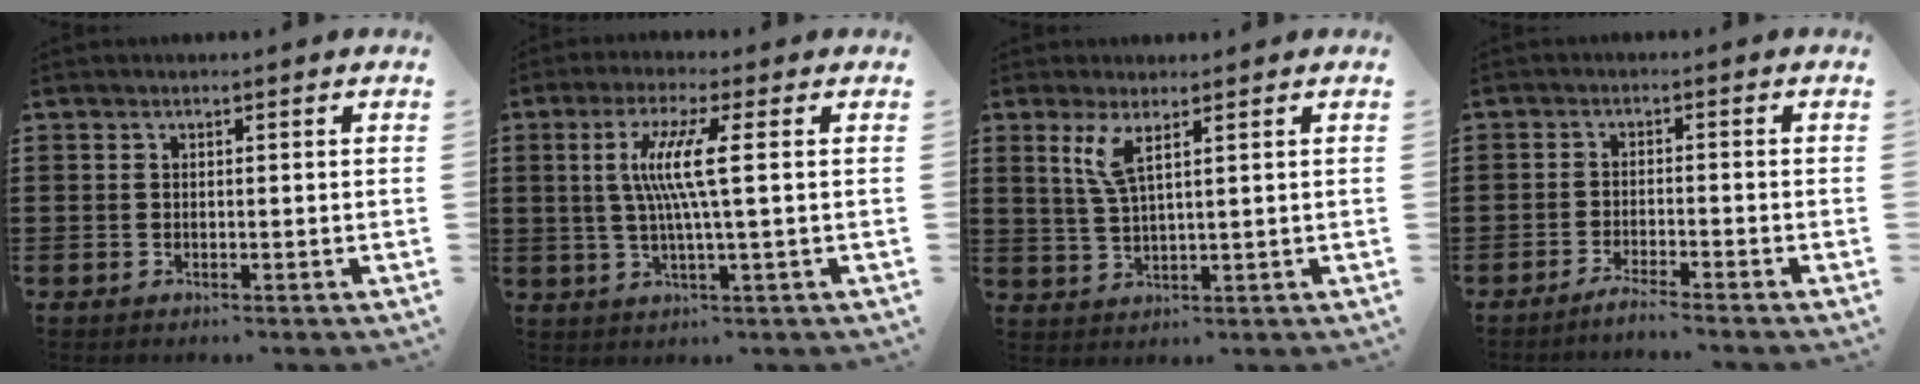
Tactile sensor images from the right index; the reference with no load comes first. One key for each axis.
{"total": 7.4, "fx": 1.0, "fy": -0.1, "fz": 7.3, "tx": -0.147, "ty": -0.006, "tz": 0.008}
{"total": 4.1, "fx": 2.1, "fy": 0.8, "fz": 3.4, "tx": -0.081, "ty": -0.001, "tz": 0.034}
{"total": 2.3, "fx": -2.1, "fy": -0.4, "fz": 0.8, "tx": -0.013, "ty": 0.001, "tz": -0.039}